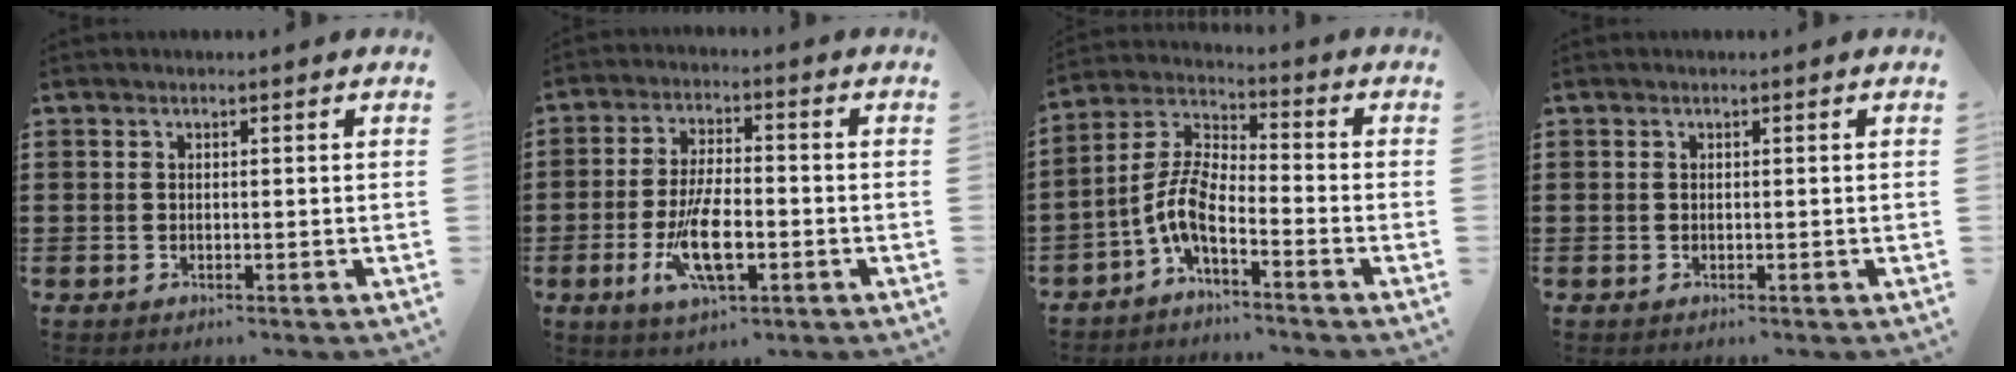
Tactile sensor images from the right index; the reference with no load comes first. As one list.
[{"total": 9.5, "force": [-2.9, 3.5, 8.3], "torque": [-0.180, -0.017, -0.052]}, {"total": 6.5, "force": [-3.7, 2.0, 5.0], "torque": [-0.127, -0.017, -0.079]}, {"total": 0.0}]